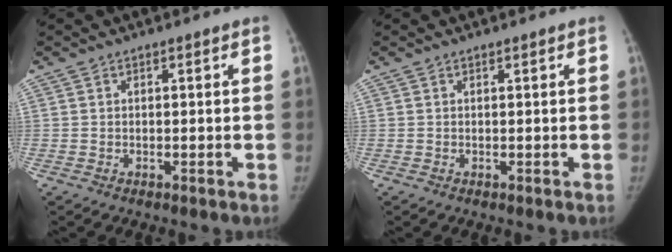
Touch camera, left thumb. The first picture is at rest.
{"total": 0.0}